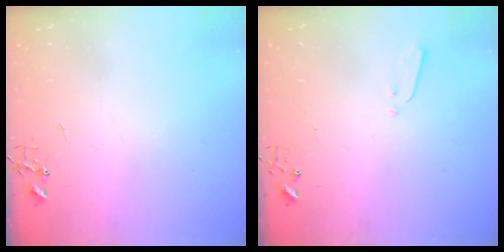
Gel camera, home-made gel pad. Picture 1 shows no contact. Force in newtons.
{"total": 3.0, "press": 3.0, "slide": 0.3}